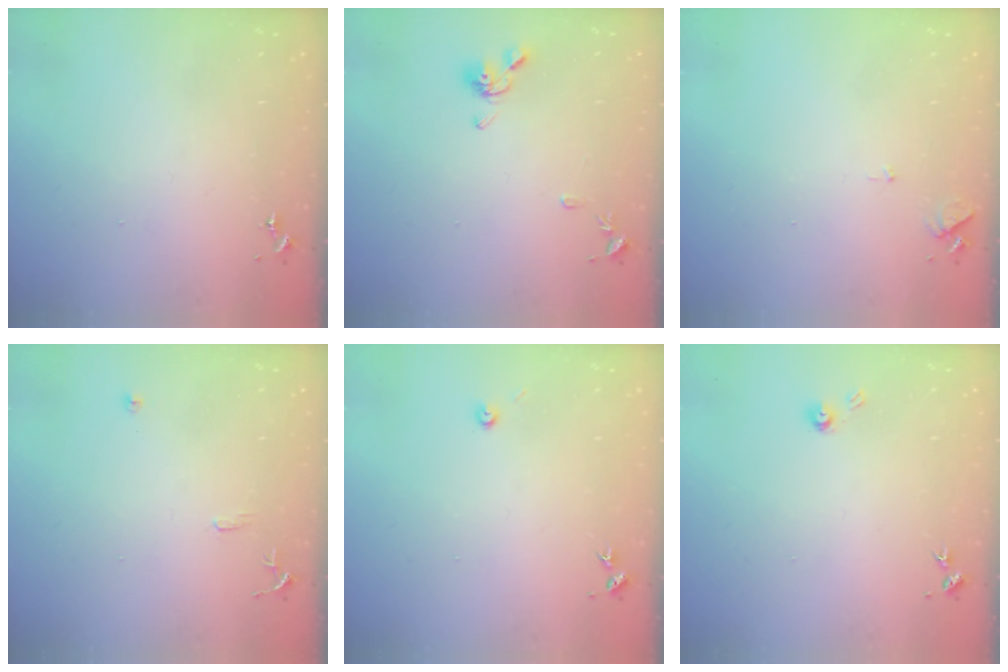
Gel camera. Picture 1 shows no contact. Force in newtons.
{"total": 9.4, "press": 9.4, "slide": 1.0}
{"total": 6.1, "press": 6.0, "slide": 0.8}
{"total": 7.1, "press": 7.1, "slide": 0.7}
{"total": 3.0, "press": 3.0, "slide": 0.3}
{"total": 4.0, "press": 4.0, "slide": 0.4}